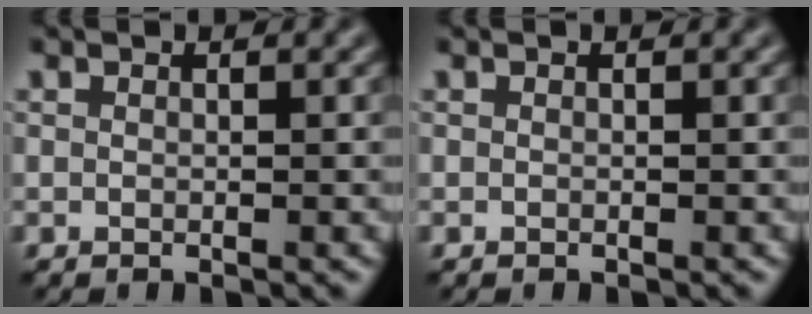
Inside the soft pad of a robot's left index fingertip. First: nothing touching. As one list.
[{"total": 0.0}]